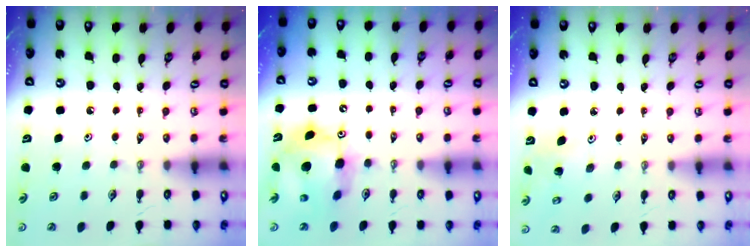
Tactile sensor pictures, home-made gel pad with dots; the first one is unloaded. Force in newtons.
{"total": 12.9, "press": 12.9, "slide": 1.0}
{"total": 3.8, "press": 3.7, "slide": 0.4}